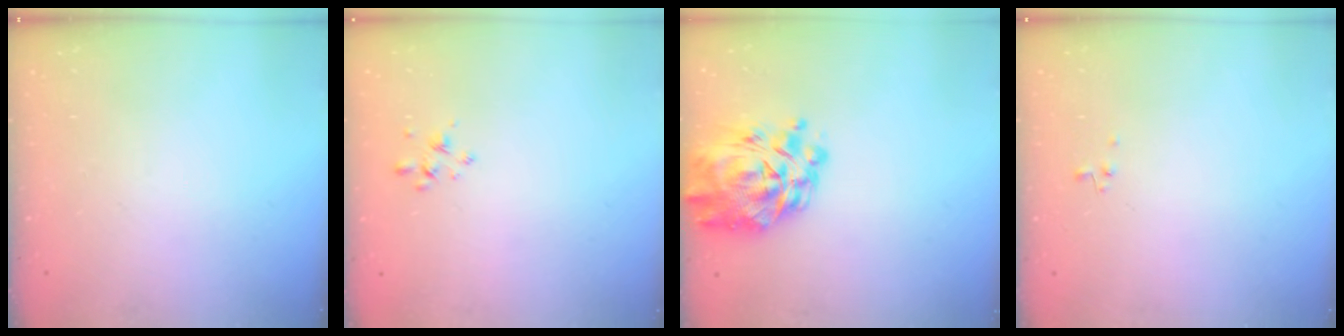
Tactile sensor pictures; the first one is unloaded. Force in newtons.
{"total": 2.8, "press": 2.6, "slide": 1.0}
{"total": 13.0, "press": 12.2, "slide": 4.3}
{"total": 1.0, "press": 0.9, "slide": 0.4}